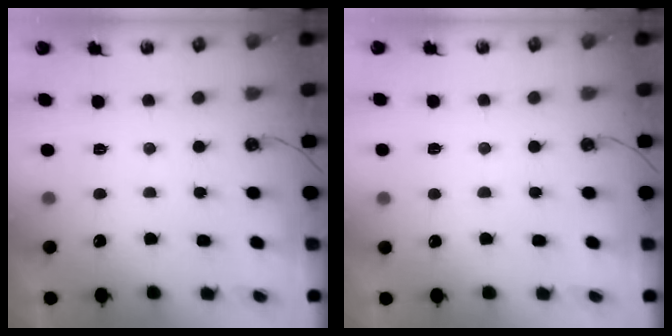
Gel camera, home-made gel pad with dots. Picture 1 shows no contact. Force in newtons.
{"total": 4.0, "press": 4.0, "slide": 0.5}